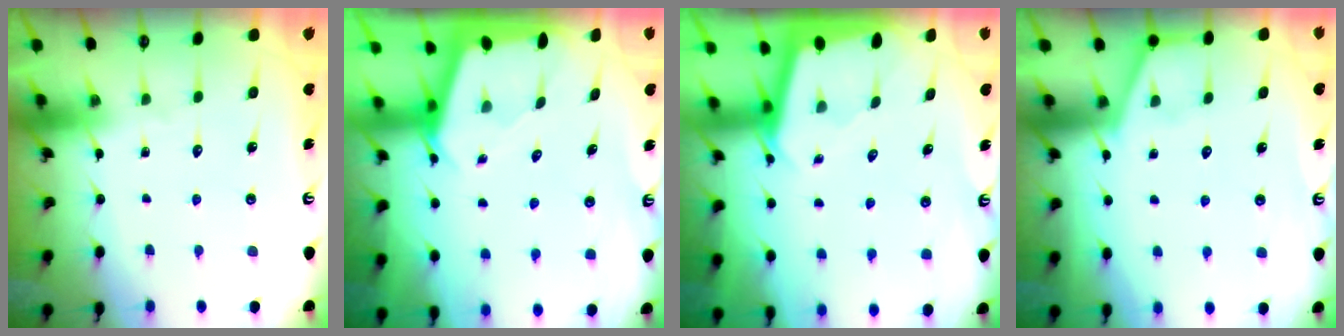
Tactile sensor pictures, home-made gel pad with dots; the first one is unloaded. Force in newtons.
{"total": 2.5, "press": 2.5, "slide": 0.3}
{"total": 1.8, "press": 1.8, "slide": 0.1}
{"total": 2.6, "press": 2.6, "slide": 0.3}